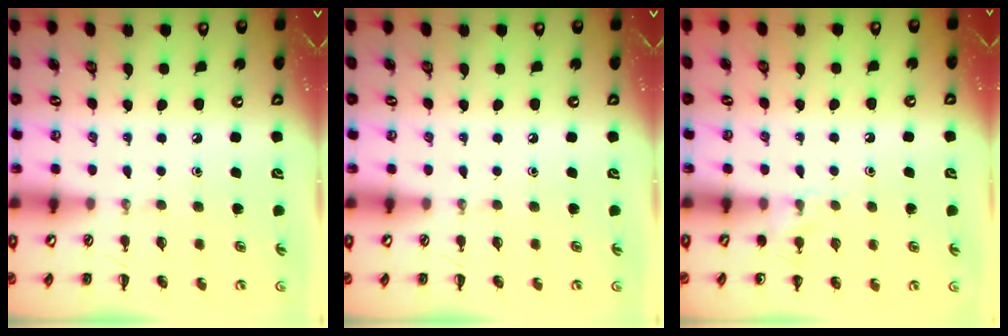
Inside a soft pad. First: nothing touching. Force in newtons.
{"total": 0.0}
{"total": 5.3, "press": 5.0, "slide": 1.7}